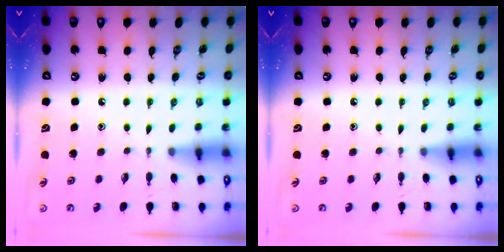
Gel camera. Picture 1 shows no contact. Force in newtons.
{"total": 0.0}